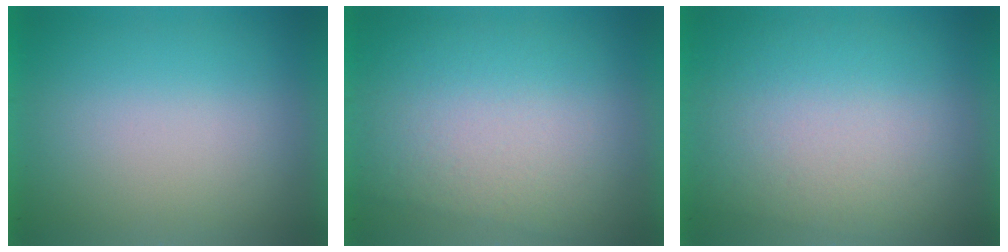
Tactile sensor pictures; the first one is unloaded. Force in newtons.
{"total": 3.0}
{"total": 2.6}